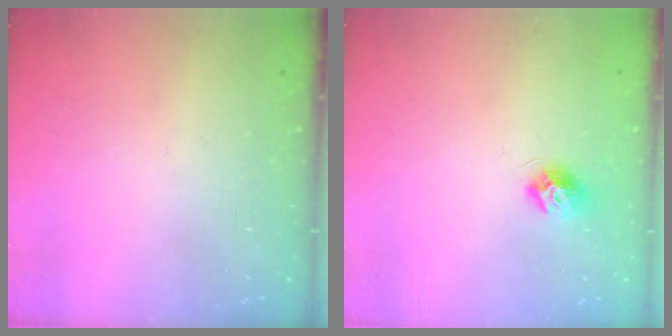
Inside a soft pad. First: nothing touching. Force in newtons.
{"total": 8.1, "press": 8.1, "slide": 0.1}